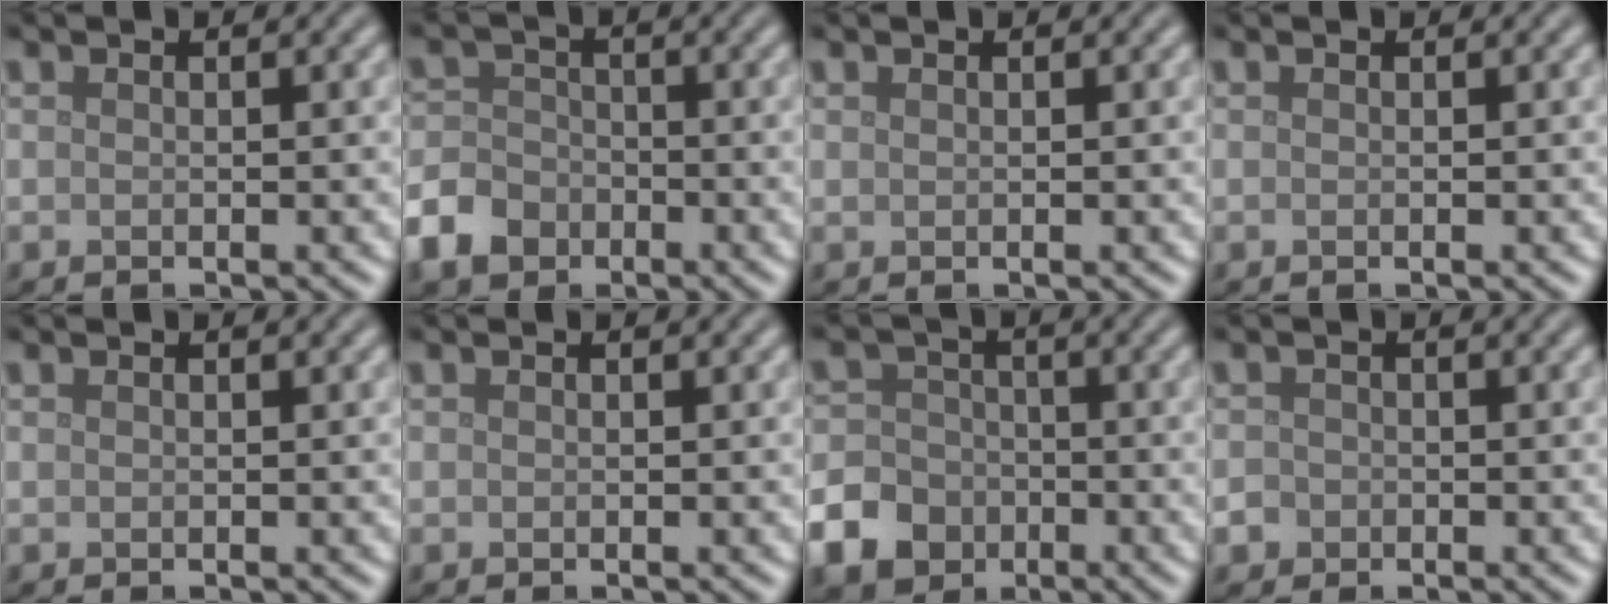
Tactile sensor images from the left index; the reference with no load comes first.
{"total": 4.9, "force": [-2.8, 3.5, 1.8], "torque": [-0.039, -0.006, -0.065]}
{"total": 0.0}
{"total": 0.0}
{"total": 0.0}
{"total": 0.0}
{"total": 7.6, "force": [-3.9, 6.1, 2.3], "torque": [-0.045, -0.024, -0.092]}
{"total": 1.8, "force": [-0.9, 1.6, 0.4], "torque": [0.000, 0.005, -0.016]}